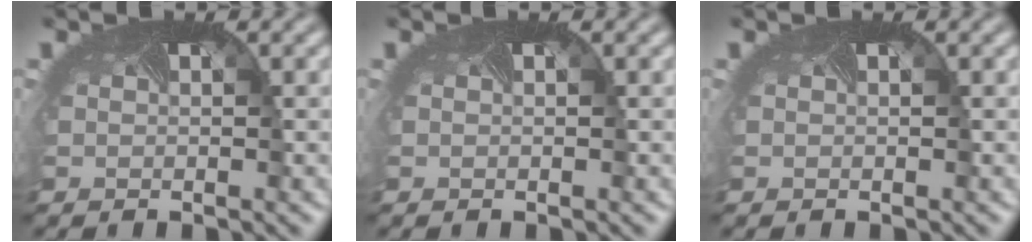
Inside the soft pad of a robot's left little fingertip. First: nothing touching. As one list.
[{"total": 0.0}, {"total": 0.0}]